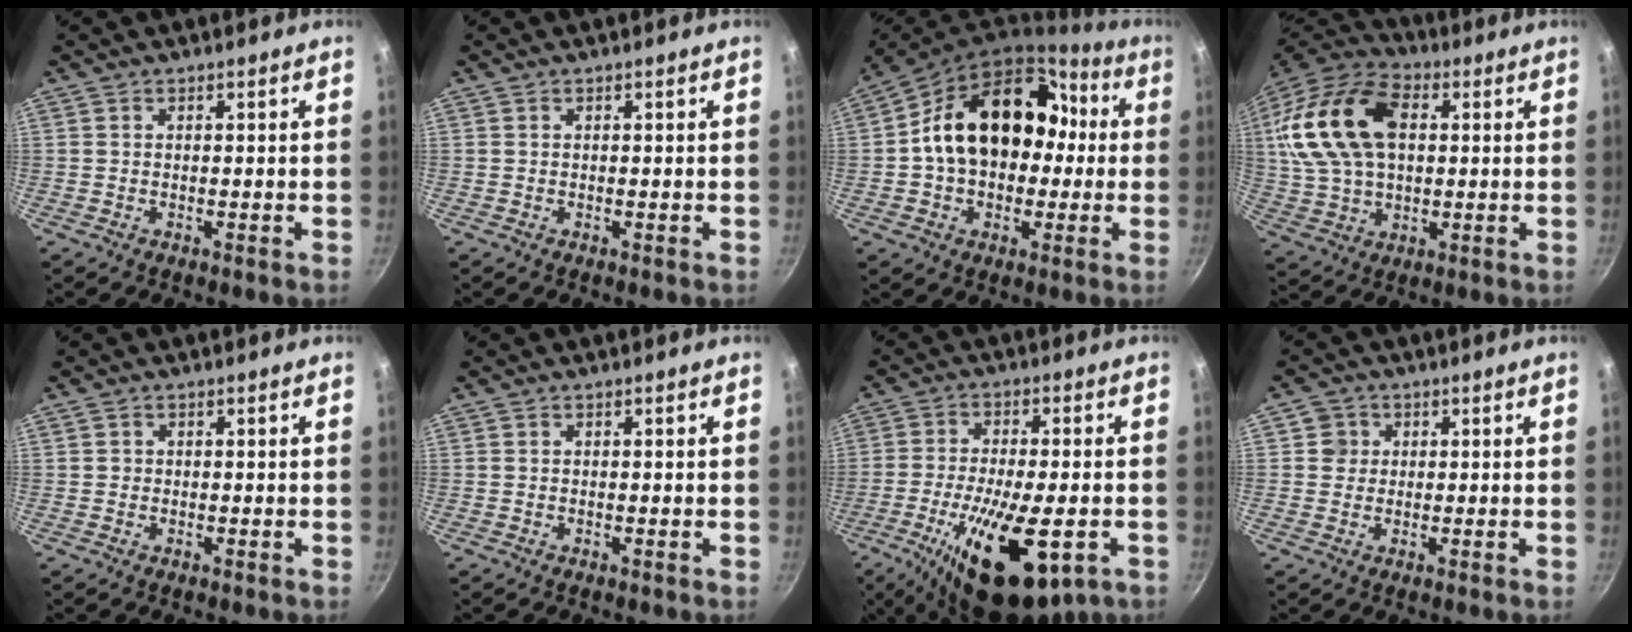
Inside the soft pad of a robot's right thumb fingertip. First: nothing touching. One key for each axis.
{"total": 0.0}
{"total": 20.7, "fx": 1.3, "fy": 15.2, "fz": 14.0, "tx": -0.190, "ty": 0.057, "tz": 0.019}
{"total": 21.5, "fx": 4.1, "fy": 13.9, "fz": 15.9, "tx": -0.297, "ty": 0.020, "tz": 0.070}
{"total": 0.8, "fx": 0.3, "fy": 0.8, "fz": 0.2, "tx": 0.001, "ty": 0.003, "tz": 0.003}
{"total": 0.0}
{"total": 19.4, "fx": -7.2, "fy": 7.2, "fz": 16.5, "tx": -0.271, "ty": -0.003, "tz": -0.109}
{"total": 3.3, "fx": 0.8, "fy": 3.2, "fz": 0.5, "tx": 0.015, "ty": 0.004, "tz": 0.007}